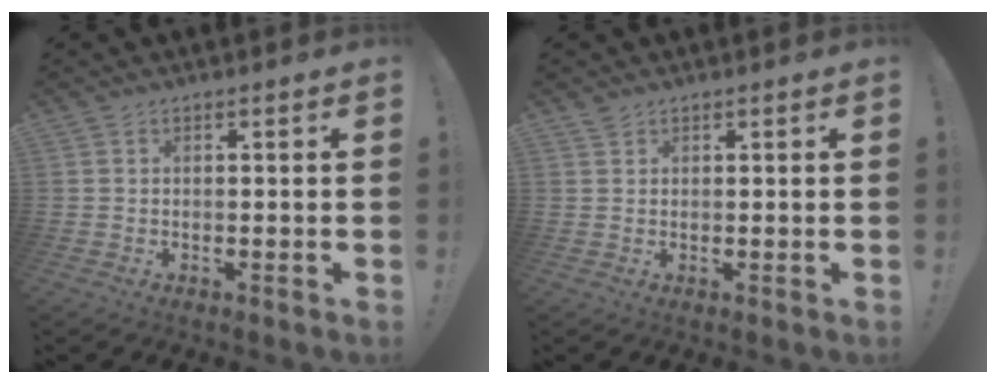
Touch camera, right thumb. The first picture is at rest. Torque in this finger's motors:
{"motor_torque": [-0.06, 0.19, -0.22, 0.13, 0.00]}